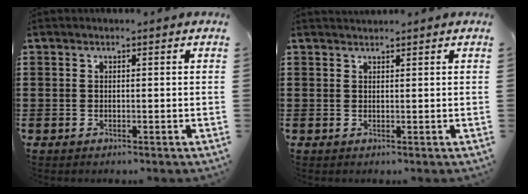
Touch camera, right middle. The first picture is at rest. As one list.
[{"total": 1.1, "force": [1.0, 0.2, -0.1], "torque": [0.000, -0.001, 0.021]}]